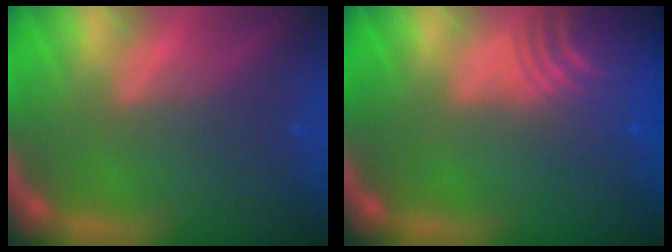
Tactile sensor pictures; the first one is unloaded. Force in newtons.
{"total": 10.1}